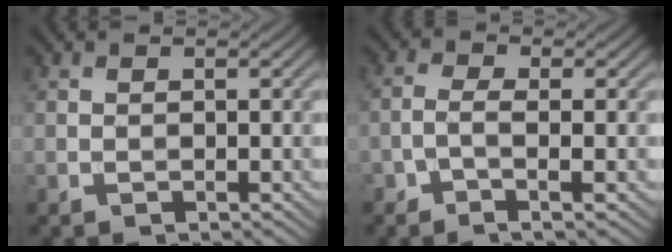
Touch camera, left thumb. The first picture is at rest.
{"total": 3.0, "force": [-1.2, 0.9, 2.6], "torque": [-0.055, 0.001, -0.030]}